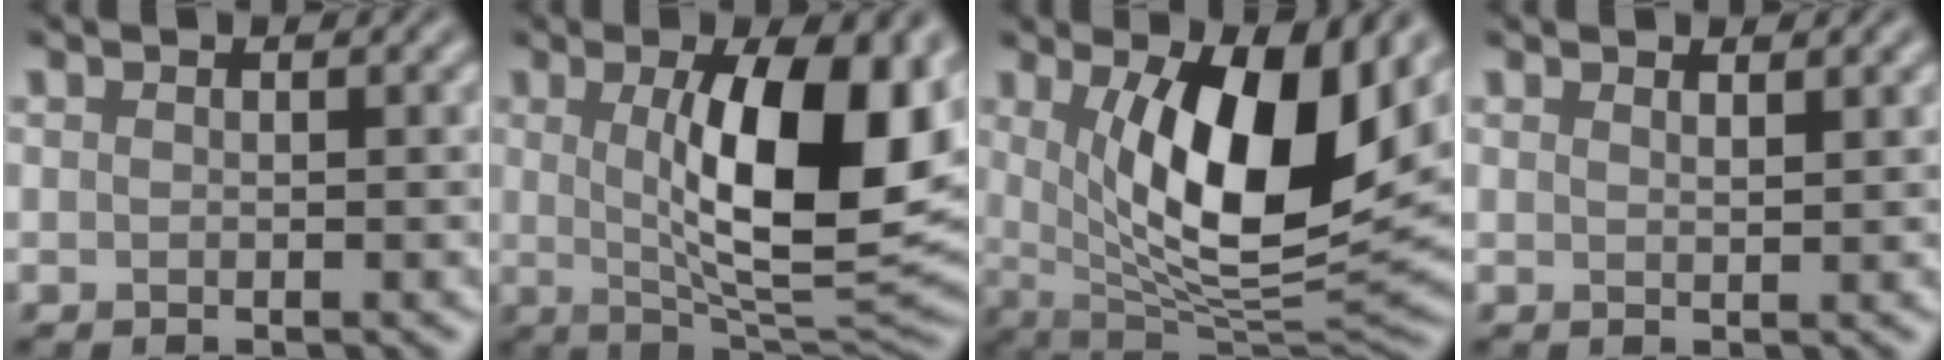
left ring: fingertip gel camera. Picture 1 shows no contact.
{"total": 12.1, "force": [1.9, 3.8, 11.4], "torque": [-0.165, -0.007, 0.035]}
{"total": 11.6, "force": [2.6, 4.2, 10.5], "torque": [-0.164, -0.015, 0.047]}
{"total": 1.0, "force": [0.8, 0.2, 0.4], "torque": [-0.001, 0.000, 0.014]}